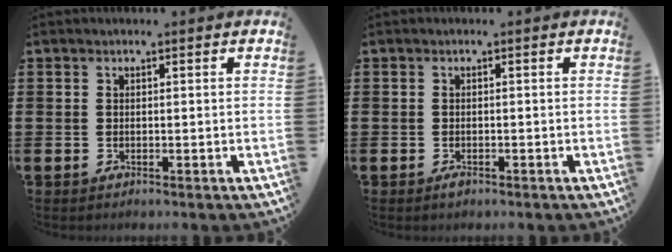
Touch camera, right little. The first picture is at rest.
{"total": 0.7, "force": [-0.3, 0.4, 0.5], "torque": [-0.010, 0.001, -0.007]}